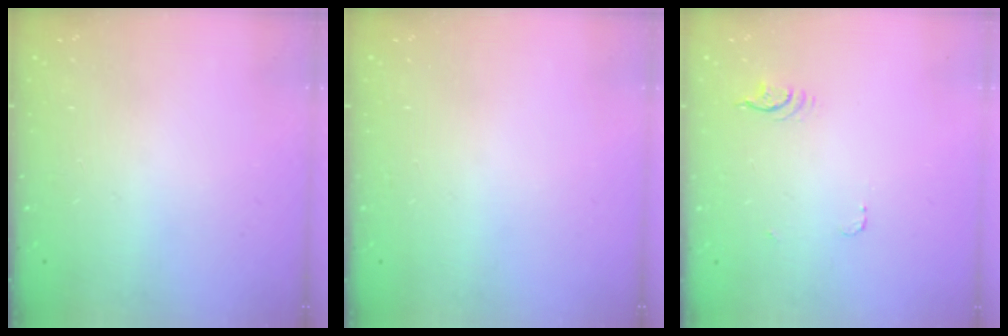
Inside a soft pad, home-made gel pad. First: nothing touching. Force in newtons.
{"total": 0.0}
{"total": 3.8, "press": 3.4, "slide": 1.6}